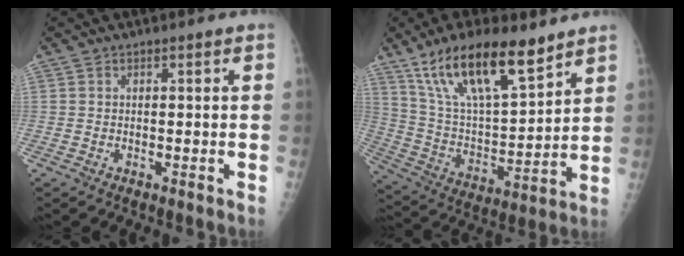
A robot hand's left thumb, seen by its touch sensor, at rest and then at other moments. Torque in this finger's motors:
{"motor_torque": [1.41, 1.00, 1.60, -1.17, 0.18]}